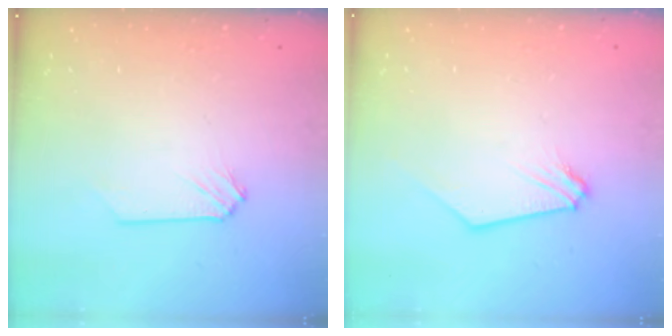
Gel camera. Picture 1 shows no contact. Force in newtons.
{"total": 0.9, "press": 0.9, "slide": 0.2}